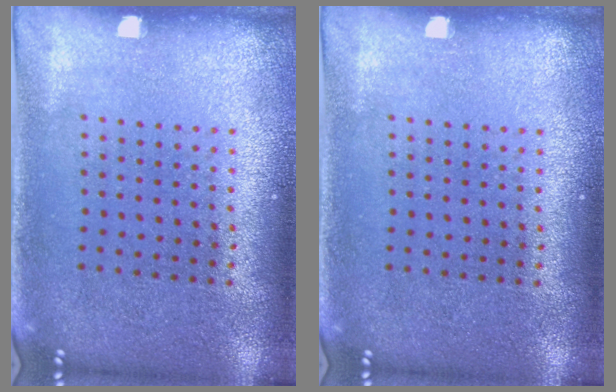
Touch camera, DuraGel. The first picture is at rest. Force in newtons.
{"total": 0.0}